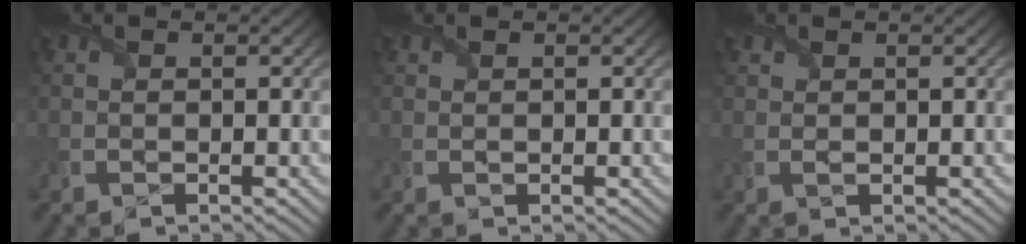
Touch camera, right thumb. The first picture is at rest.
{"total": 0.7, "force": [0.7, 0.2, -0.2], "torque": [0.003, 0.002, 0.012]}
{"total": 0.9, "force": [0.8, 0.3, 0.2], "torque": [-0.007, 0.003, 0.015]}